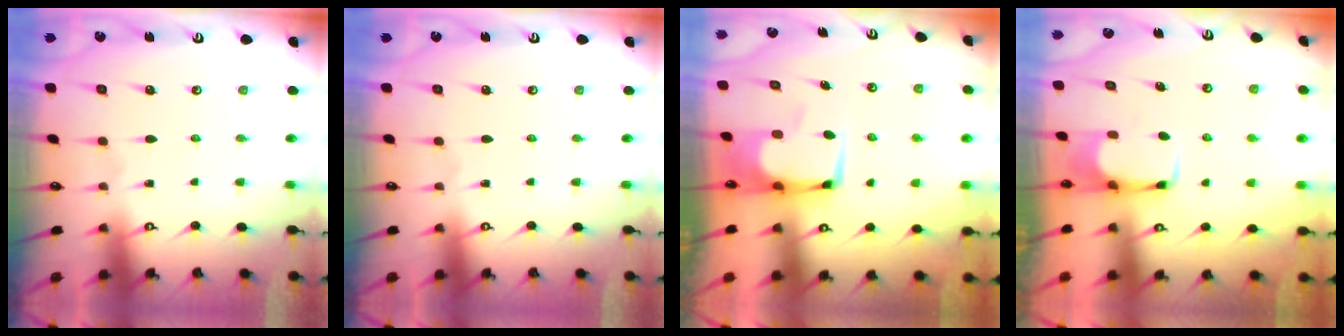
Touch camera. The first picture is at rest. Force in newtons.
{"total": 0.0}
{"total": 1.5, "press": 1.5, "slide": 0.2}
{"total": 2.7, "press": 2.6, "slide": 0.4}